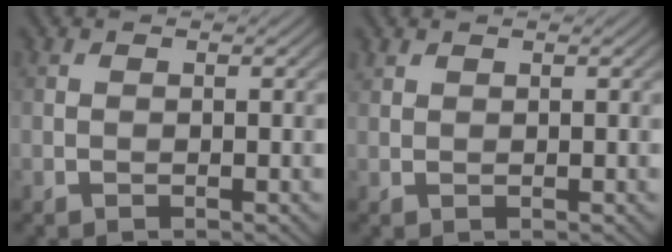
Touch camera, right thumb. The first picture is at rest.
{"total": 0.9, "force": [0.8, 0.3, 0.2], "torque": [-0.010, 0.003, 0.022]}